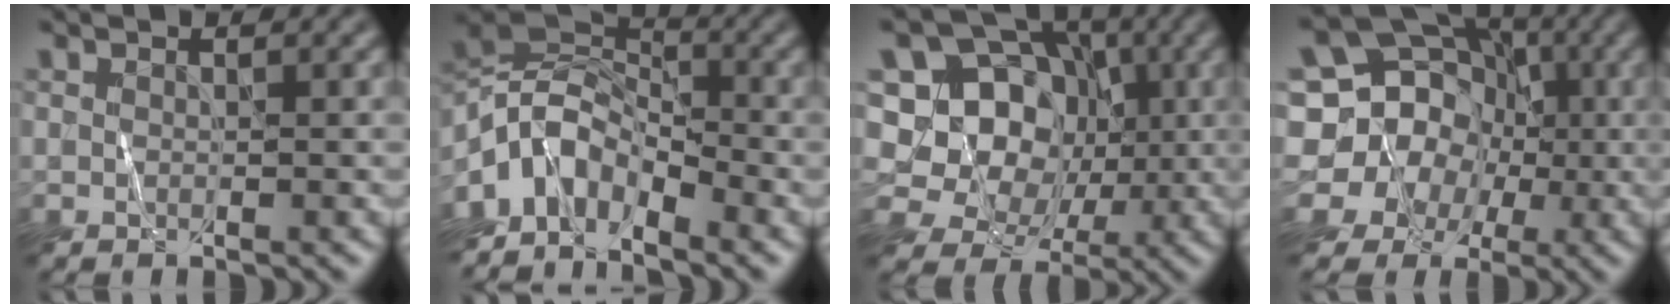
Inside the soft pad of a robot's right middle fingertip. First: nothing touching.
{"total": 5.9, "force": [-4.2, 3.0, 2.9], "torque": [-0.049, 0.008, -0.093]}
{"total": 10.2, "force": [2.1, 8.9, 4.7], "torque": [-0.080, 0.029, 0.010]}
{"total": 13.5, "force": [0.5, 12.8, 4.3], "torque": [-0.108, 0.040, -0.023]}